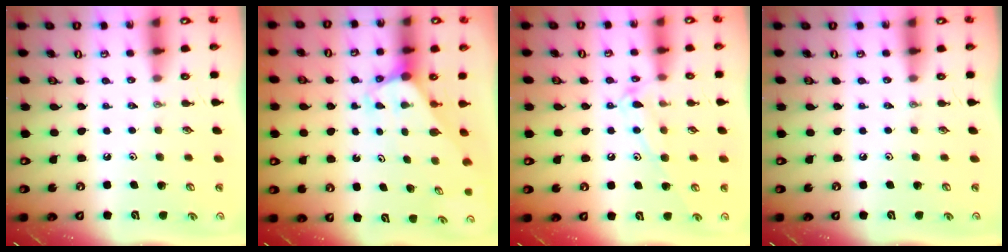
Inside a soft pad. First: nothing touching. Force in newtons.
{"total": 3.0, "press": 3.0, "slide": 0.0}
{"total": 12.3, "press": 12.3, "slide": 0.9}
{"total": 0.0}